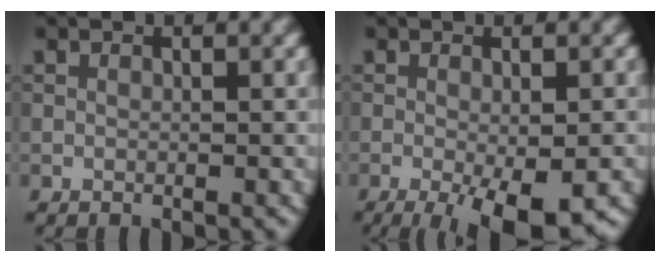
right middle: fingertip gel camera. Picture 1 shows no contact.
{"total": 7.0, "force": [-3.3, 1.7, 5.9], "torque": [-0.089, -0.010, -0.046]}